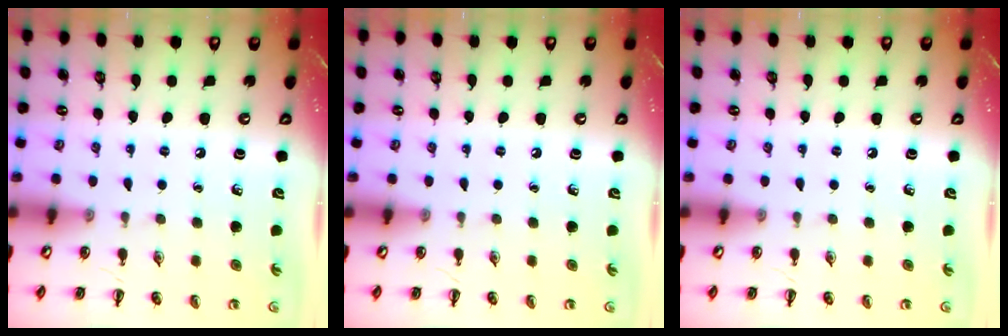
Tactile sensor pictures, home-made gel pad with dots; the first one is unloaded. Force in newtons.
{"total": 0.0}
{"total": 0.0}